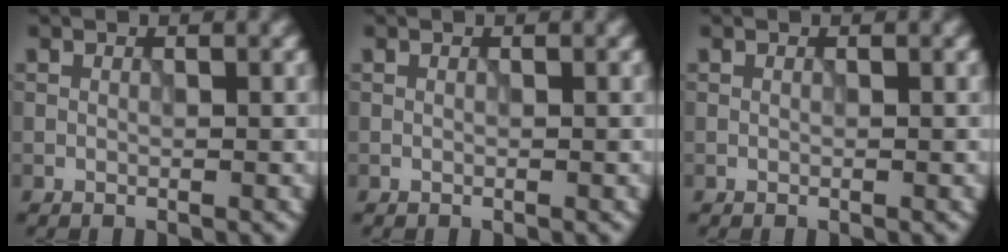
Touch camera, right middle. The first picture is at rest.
{"total": 0.0}
{"total": 0.0}